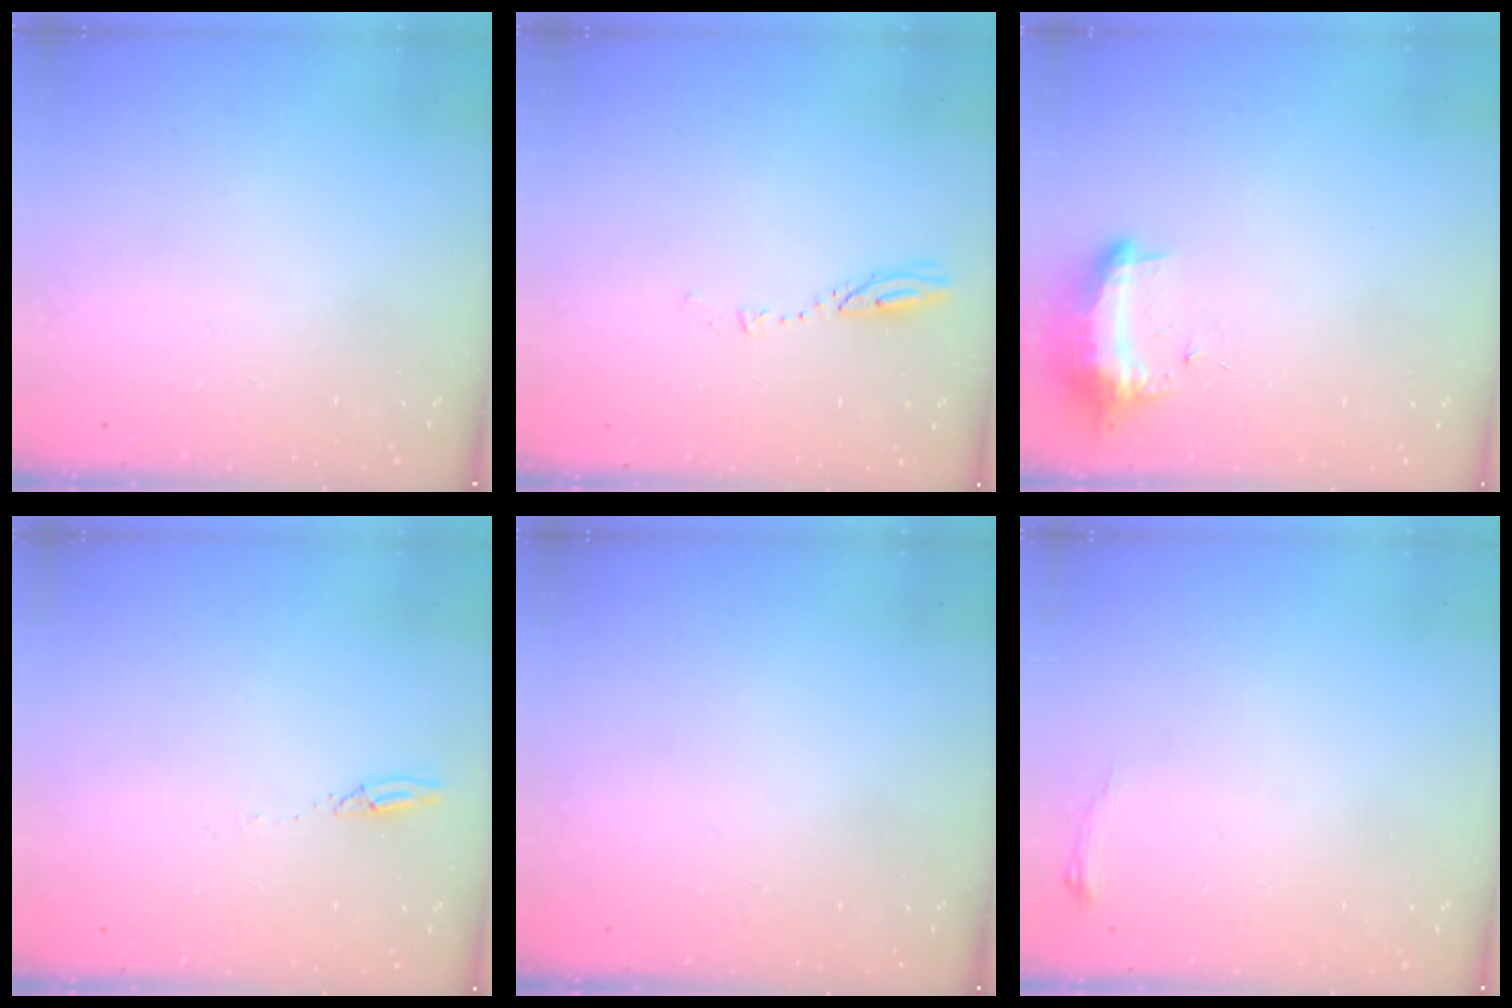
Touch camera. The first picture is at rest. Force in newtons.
{"total": 3.1, "press": 3.1, "slide": 0.3}
{"total": 9.9, "press": 9.8, "slide": 1.0}
{"total": 2.7, "press": 2.7, "slide": 0.2}
{"total": 0.0}
{"total": 3.1, "press": 3.1, "slide": 0.5}